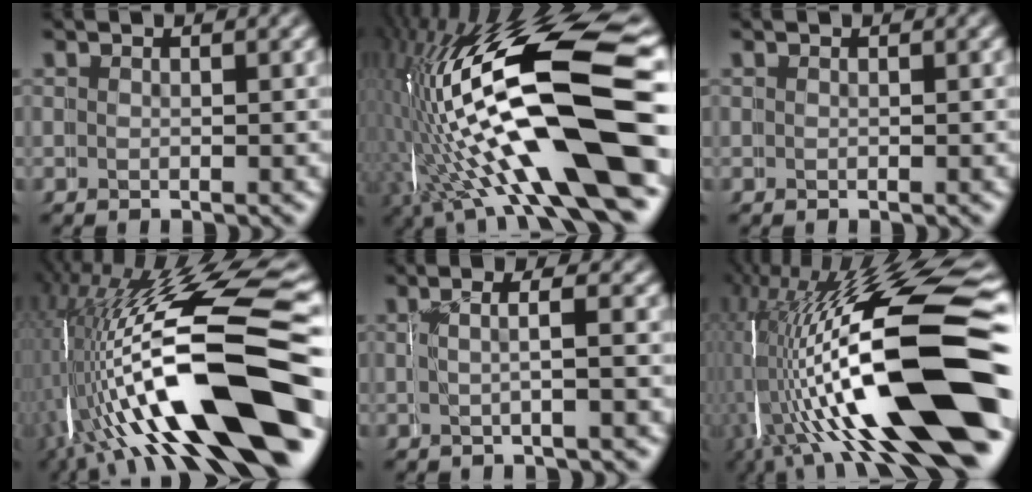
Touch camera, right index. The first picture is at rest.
{"total": 17.9, "force": [-0.2, 7.5, 16.2], "torque": [-0.288, -0.012, 0.004]}
{"total": 0.0}
{"total": 15.7, "force": [-4.9, 6.0, 13.6], "torque": [-0.224, -0.019, -0.068]}
{"total": 1.7, "force": [0.0, 0.3, 1.7], "torque": [-0.032, 0.001, -0.004]}
{"total": 17.5, "force": [-3.6, 7.2, 15.5], "torque": [-0.255, -0.020, -0.045]}